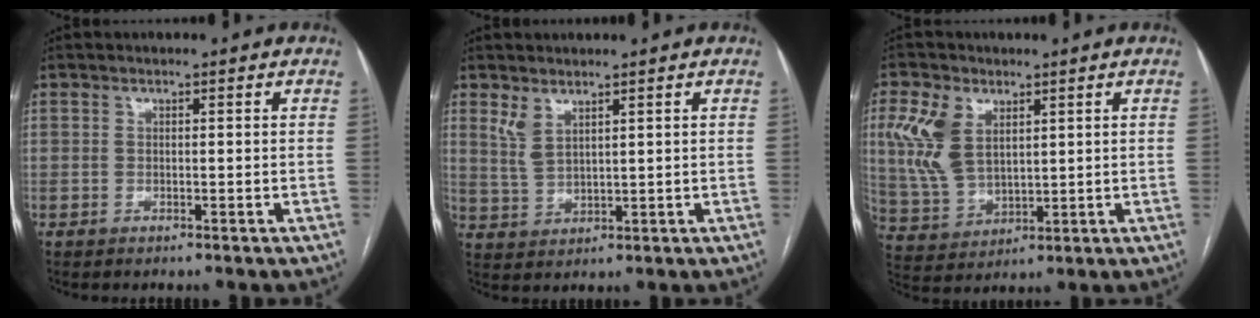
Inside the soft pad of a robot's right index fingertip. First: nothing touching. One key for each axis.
{"total": 3.5, "fx": 2.5, "fy": 1.0, "fz": 2.2, "tx": -0.055, "ty": -0.002, "tz": 0.061}
{"total": 9.6, "fx": 3.6, "fy": 5.8, "fz": 6.7, "tx": -0.163, "ty": 0.013, "tz": 0.082}